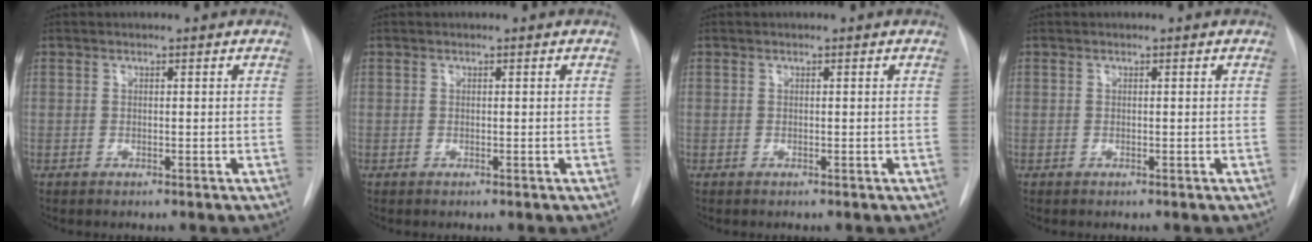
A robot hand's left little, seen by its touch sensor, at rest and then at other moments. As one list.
[{"total": 0.0}, {"total": 0.0}, {"total": 0.0}]